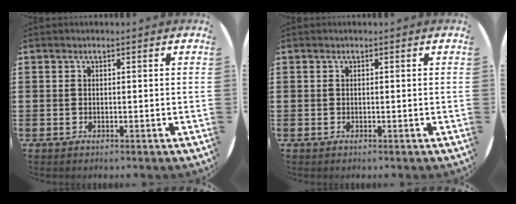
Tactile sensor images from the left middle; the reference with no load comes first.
{"total": 0.0}